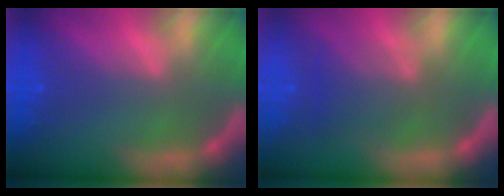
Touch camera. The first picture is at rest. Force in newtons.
{"total": 3.4}